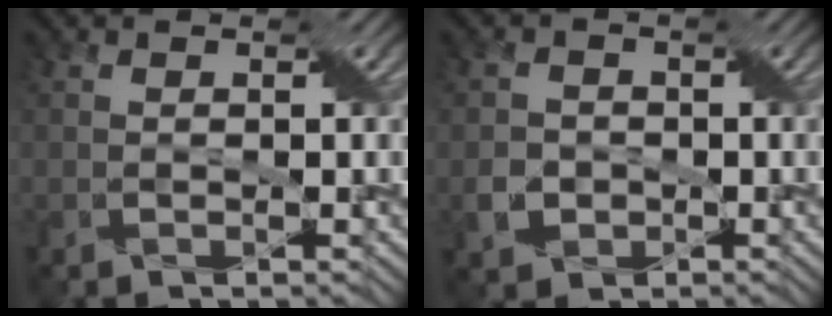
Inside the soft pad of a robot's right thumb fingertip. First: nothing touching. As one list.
[{"total": 2.5, "force": [-1.2, 2.1, 0.5], "torque": [-0.011, -0.005, -0.024]}]